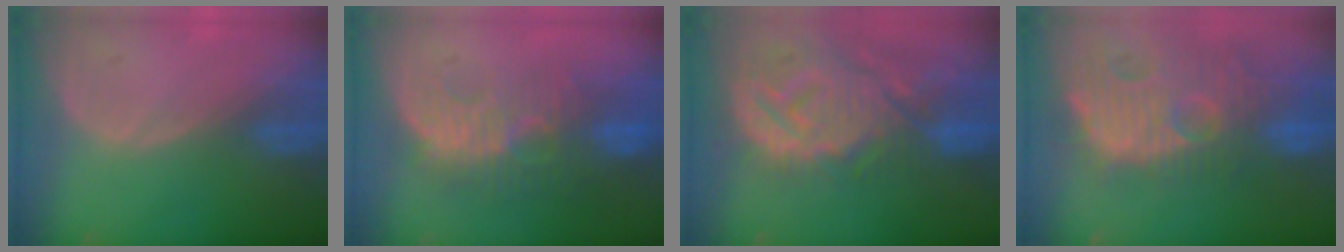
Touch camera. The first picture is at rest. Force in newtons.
{"total": 10.8, "press": 9.5, "slide": 5.2}
{"total": 14.1, "press": 12.2, "slide": 7.1}
{"total": 14.0, "press": 12.4, "slide": 6.4}